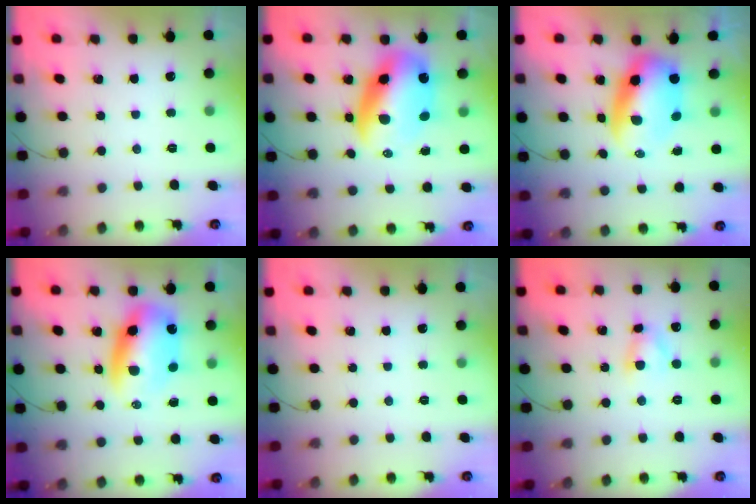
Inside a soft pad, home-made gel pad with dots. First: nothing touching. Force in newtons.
{"total": 14.0, "press": 13.6, "slide": 3.5}
{"total": 9.9, "press": 9.5, "slide": 2.6}
{"total": 10.6, "press": 10.3, "slide": 2.6}
{"total": 0.0}
{"total": 3.7, "press": 3.5, "slide": 1.0}